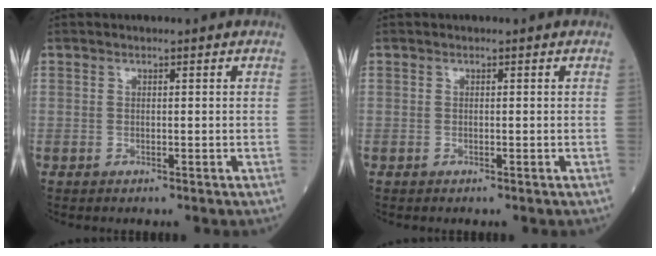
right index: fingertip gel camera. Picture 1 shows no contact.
{"total": 0.0}